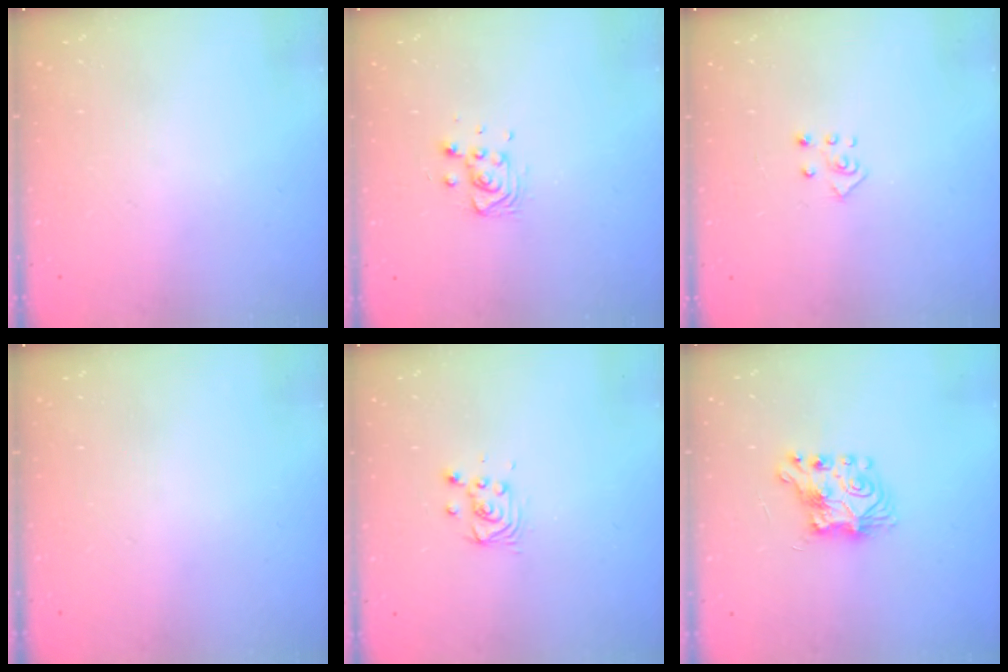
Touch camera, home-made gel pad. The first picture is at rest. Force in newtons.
{"total": 8.3, "press": 8.0, "slide": 2.1}
{"total": 3.9, "press": 3.8, "slide": 0.3}
{"total": 0.0}
{"total": 3.4, "press": 3.4, "slide": 0.4}
{"total": 8.2, "press": 8.1, "slide": 0.8}